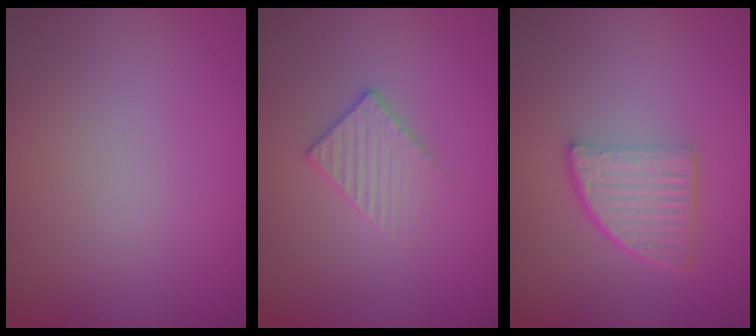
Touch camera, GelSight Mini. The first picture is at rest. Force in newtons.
{"total": 2.3, "press": 2.2, "slide": 0.3}
{"total": 4.8, "press": 3.4, "slide": 3.5}